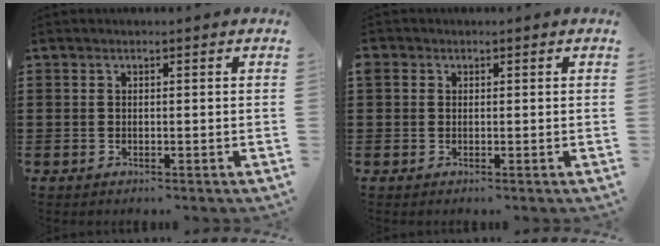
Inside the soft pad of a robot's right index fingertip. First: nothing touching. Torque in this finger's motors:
{"motor_torque": [1.10, 1.04, 0.67, 0.13]}